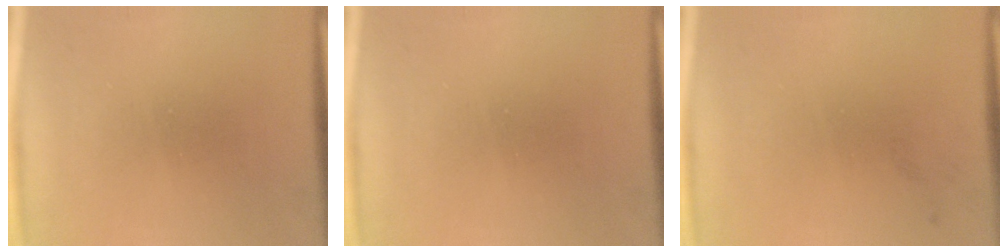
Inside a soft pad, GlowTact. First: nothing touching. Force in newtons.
{"total": 0.0}
{"total": 1.1}